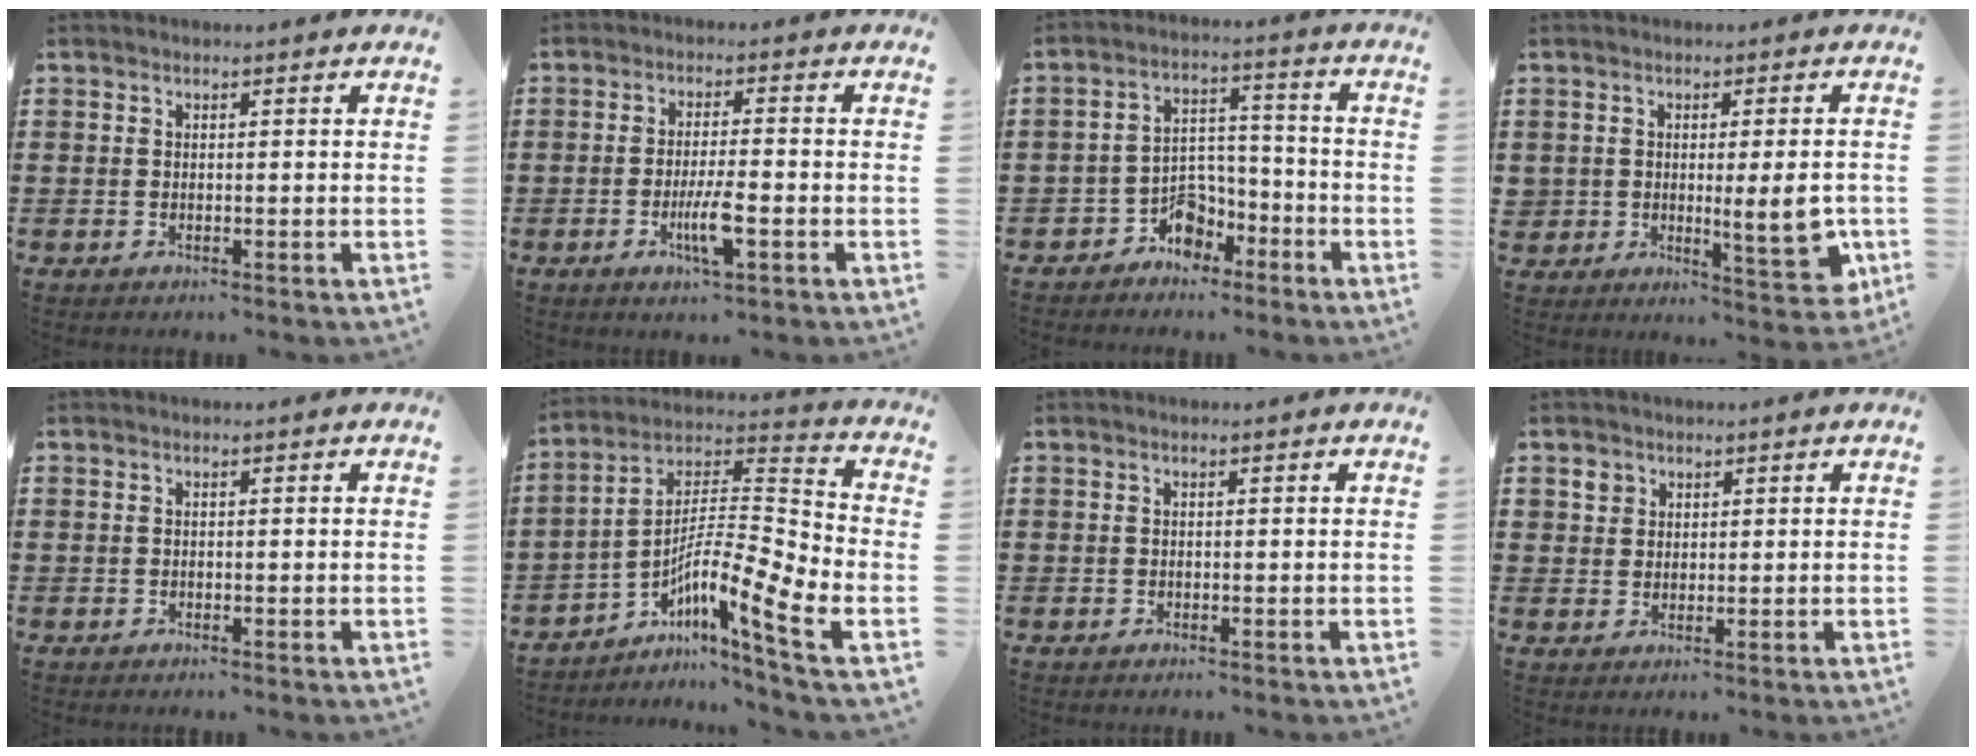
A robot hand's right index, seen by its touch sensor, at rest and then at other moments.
{"total": 5.2, "force": [-2.1, 1.0, 4.7], "torque": [-0.090, -0.006, -0.038]}
{"total": 5.3, "force": [-3.8, 3.3, 1.7], "torque": [-0.034, 0.017, -0.070]}
{"total": 6.6, "force": [-0.6, 2.6, 6.0], "torque": [-0.087, -0.004, -0.008]}
{"total": 0.0}
{"total": 9.6, "force": [-5.1, 0.7, 8.2], "torque": [-0.158, -0.027, -0.106]}
{"total": 0.0}
{"total": 2.1, "force": [1.0, 1.8, 0.3], "torque": [-0.014, 0.009, 0.017]}